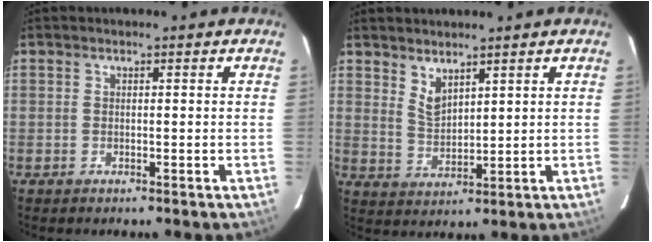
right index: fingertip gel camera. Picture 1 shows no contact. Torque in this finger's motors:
{"motor_torque": [-0.02, 0.17, 0.02, 0.00]}